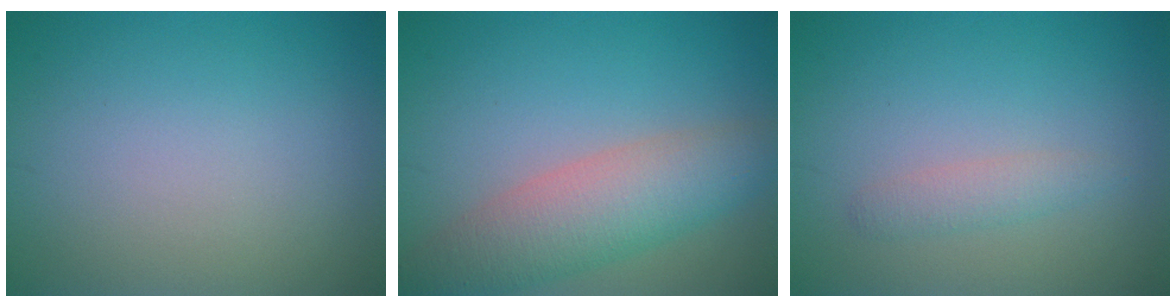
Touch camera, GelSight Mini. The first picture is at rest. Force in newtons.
{"total": 6.3, "press": 6.3, "slide": 0.4}
{"total": 1.6, "press": 1.6, "slide": 0.0}